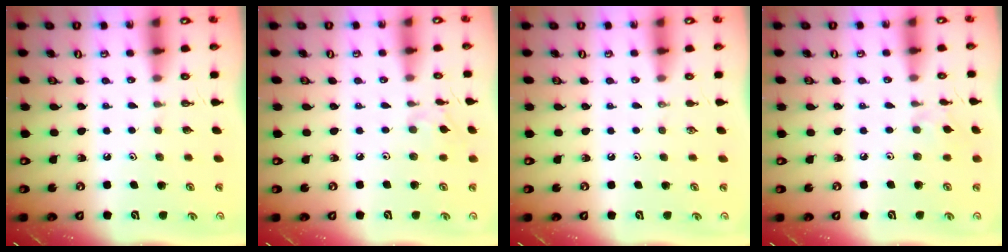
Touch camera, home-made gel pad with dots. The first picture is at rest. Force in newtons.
{"total": 3.5, "press": 3.5, "slide": 0.2}
{"total": 0.0}
{"total": 3.8, "press": 3.7, "slide": 0.6}